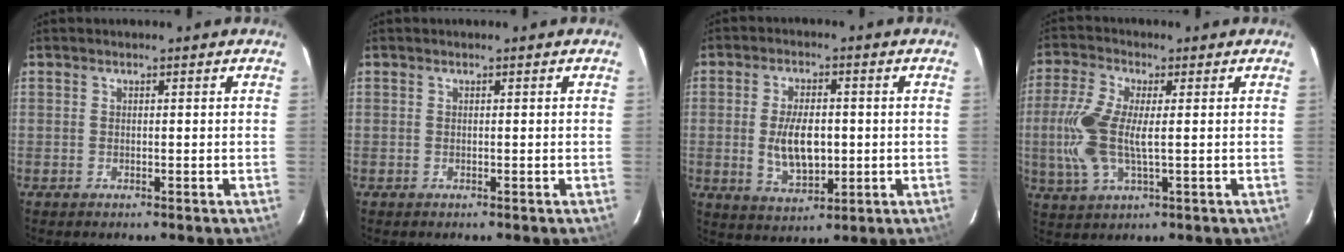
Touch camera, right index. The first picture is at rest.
{"total": 0.0}
{"total": 9.2, "force": [-0.5, 4.7, 8.0], "torque": [-0.153, -0.004, -0.001]}
{"total": 10.5, "force": [0.1, 4.2, 9.7], "torque": [-0.216, 0.002, 0.001]}